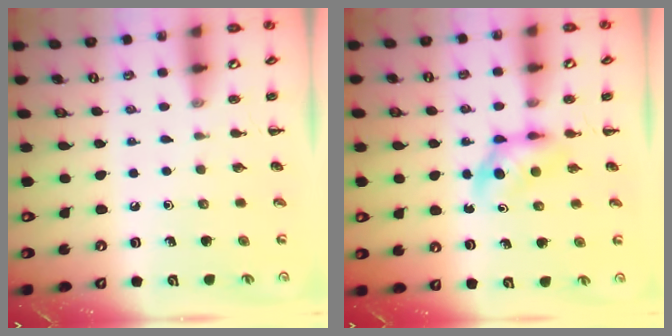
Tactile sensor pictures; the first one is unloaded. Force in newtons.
{"total": 3.9, "press": 3.8, "slide": 1.1}